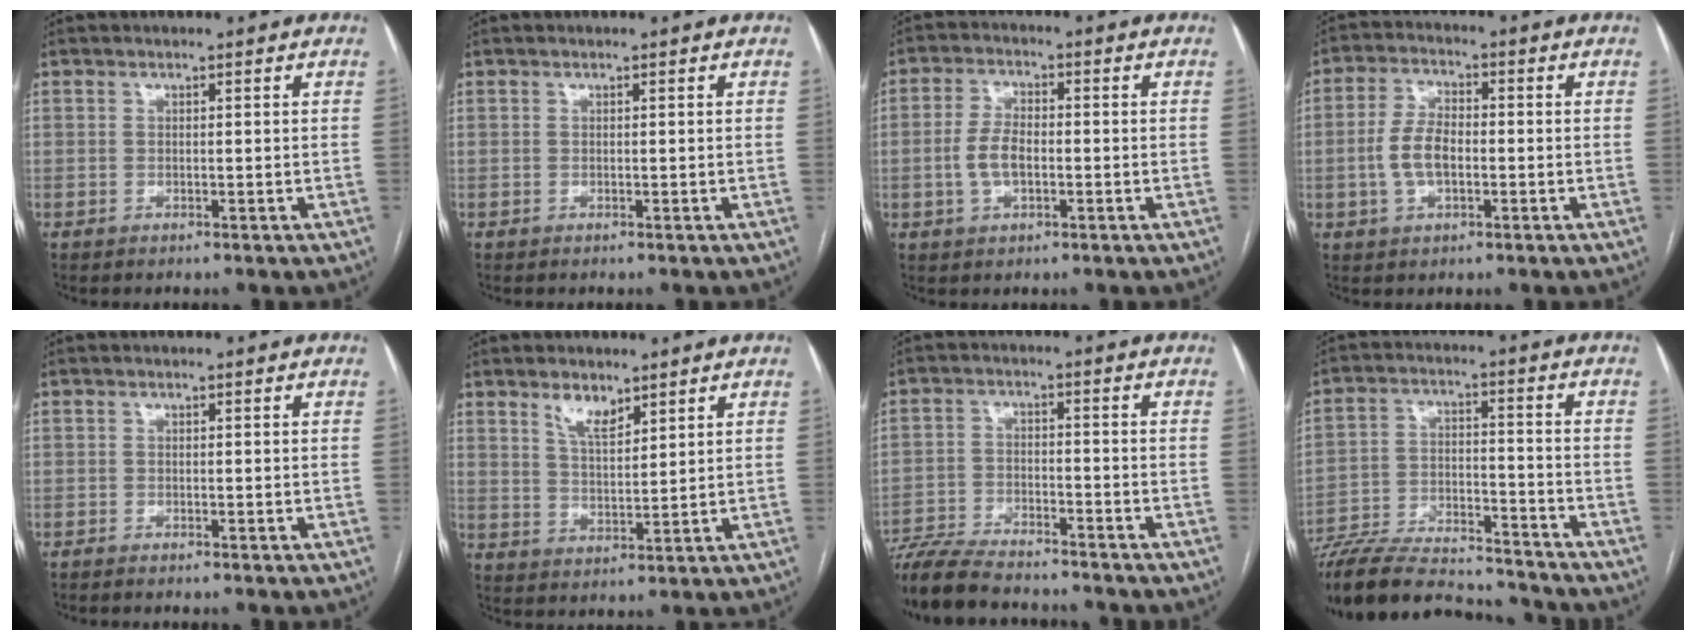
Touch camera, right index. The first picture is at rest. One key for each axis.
{"total": 0.0}
{"total": 5.1, "fx": -0.9, "fy": 2.6, "fz": 4.3, "tx": -0.096, "ty": 0.010, "tz": -0.015}
{"total": 6.3, "fx": -1.0, "fy": 3.3, "fz": 5.3, "tx": -0.121, "ty": 0.013, "tz": -0.018}
{"total": 1.3, "fx": -1.2, "fy": -0.2, "fz": 0.6, "tx": -0.009, "ty": -0.001, "tz": -0.015}
{"total": 4.2, "fx": 3.2, "fy": 1.5, "fz": 2.3, "tx": -0.046, "ty": -0.004, "tz": 0.062}
{"total": 13.0, "fx": -11.6, "fy": 2.1, "fz": 5.5, "tx": -0.097, "ty": -0.013, "tz": -0.190}
{"total": 21.1, "fx": -19.5, "fy": 3.4, "fz": 7.5, "tx": -0.161, "ty": -0.016, "tz": -0.308}